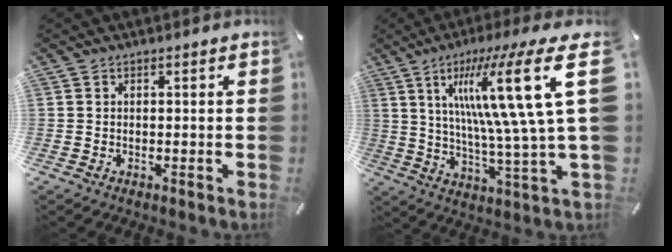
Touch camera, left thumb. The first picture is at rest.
{"total": 27.3, "force": [8.1, 5.5, 25.5], "torque": [-0.426, -0.035, 0.113]}